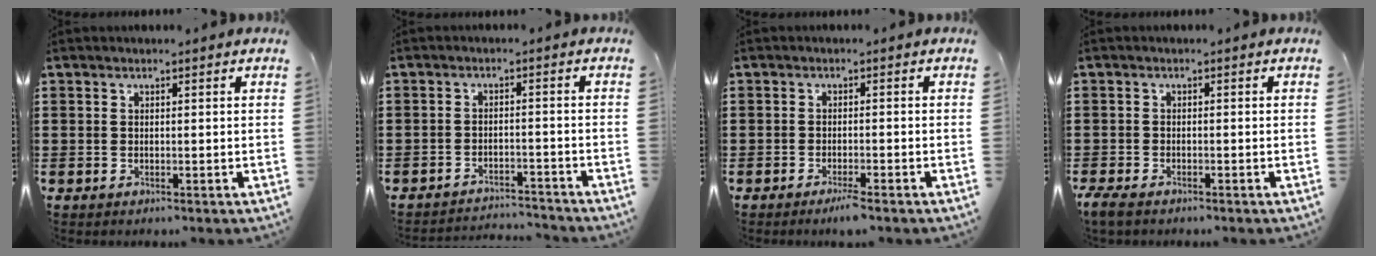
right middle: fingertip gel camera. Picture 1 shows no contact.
{"total": 3.0, "force": [-3.0, 0.0, 0.0], "torque": [-0.006, -0.002, -0.063]}
{"total": 2.0, "force": [-1.6, 0.1, 1.2], "torque": [-0.020, 0.001, -0.029]}
{"total": 1.7, "force": [-1.3, 0.5, 0.8], "torque": [-0.031, -0.005, -0.029]}